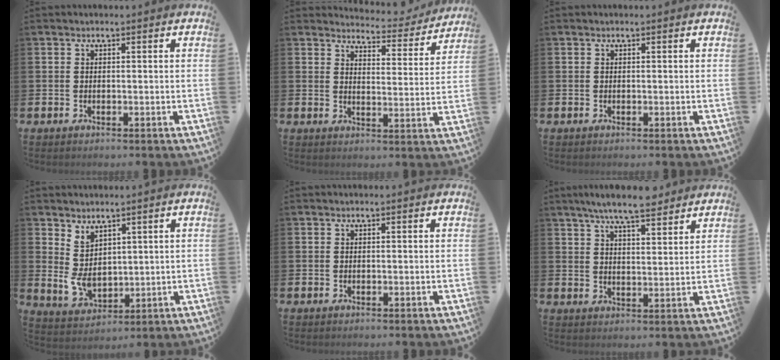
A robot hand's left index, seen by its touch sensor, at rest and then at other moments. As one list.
[{"total": 4.4, "force": [4.3, 0.8, 0.4], "torque": [-0.015, -0.037, 0.071]}, {"total": 0.0}, {"total": 4.4, "force": [2.2, 3.0, 2.4], "torque": [-0.050, -0.004, 0.041]}, {"total": 0.0}, {"total": 6.9, "force": [6.3, 0.9, 2.5], "torque": [-0.055, -0.022, 0.112]}]